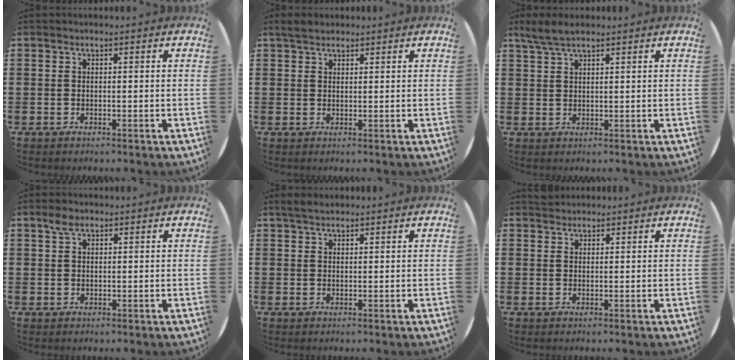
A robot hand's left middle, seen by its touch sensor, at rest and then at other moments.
{"total": 2.2, "force": [1.9, 0.8, 0.8], "torque": [-0.010, 0.003, 0.034]}
{"total": 3.3, "force": [2.6, 0.8, 2.0], "torque": [-0.043, 0.006, 0.047]}
{"total": 2.1, "force": [1.4, 1.1, 1.0], "torque": [-0.015, 0.002, 0.023]}
{"total": 1.9, "force": [1.6, 0.6, 0.8], "torque": [-0.009, 0.003, 0.028]}
{"total": 1.3, "force": [1.2, 0.3, -0.2], "torque": [0.010, -0.001, 0.022]}